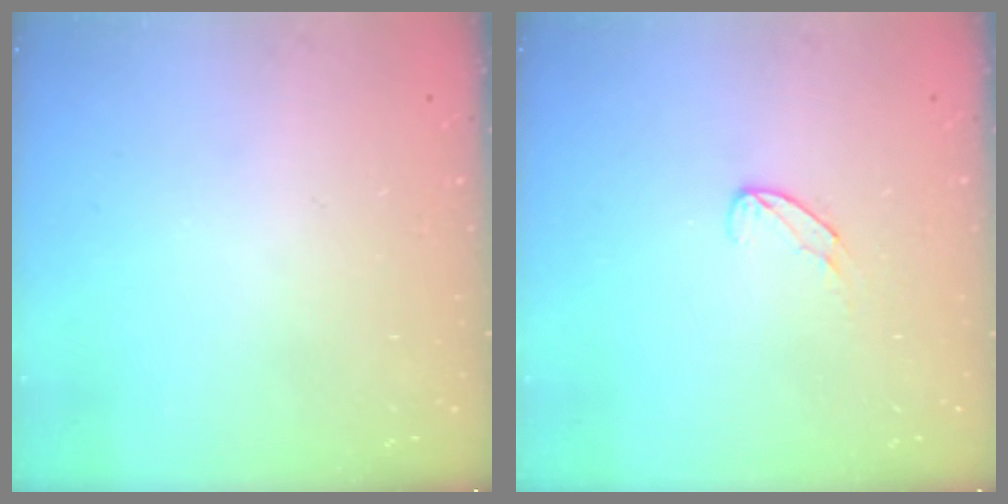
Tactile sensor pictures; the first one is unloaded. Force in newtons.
{"total": 6.8, "press": 6.7, "slide": 0.5}